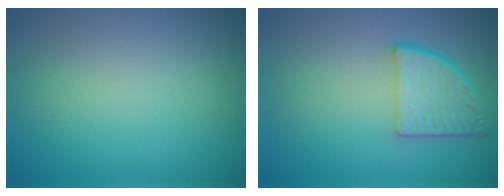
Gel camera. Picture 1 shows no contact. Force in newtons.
{"total": 4.6, "press": 3.9, "slide": 2.4}